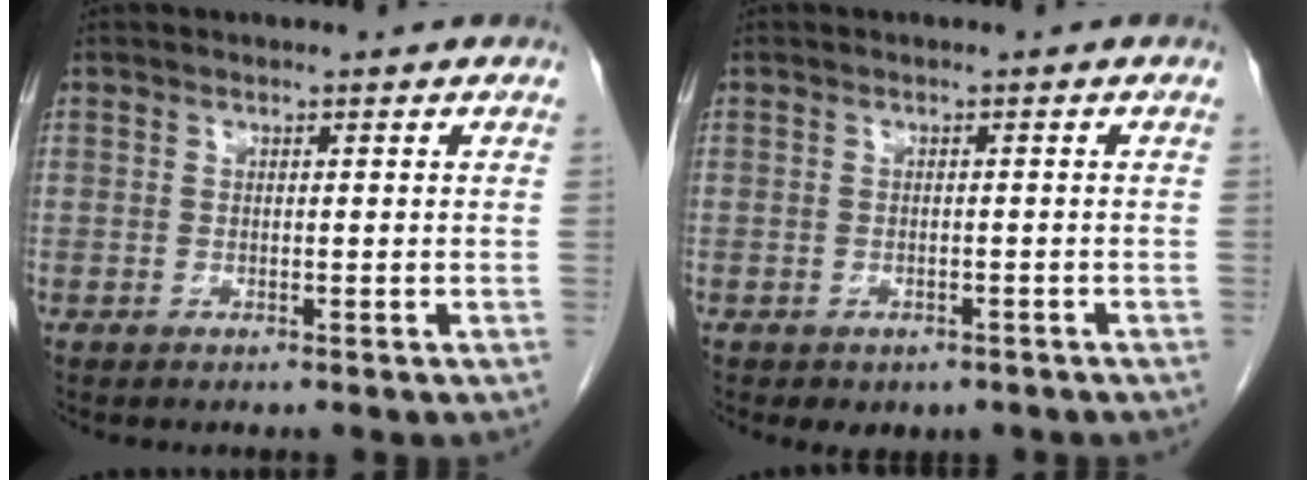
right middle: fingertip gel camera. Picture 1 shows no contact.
{"total": 3.1, "force": [-2.2, 1.8, 1.1], "torque": [-0.011, -0.001, -0.022]}